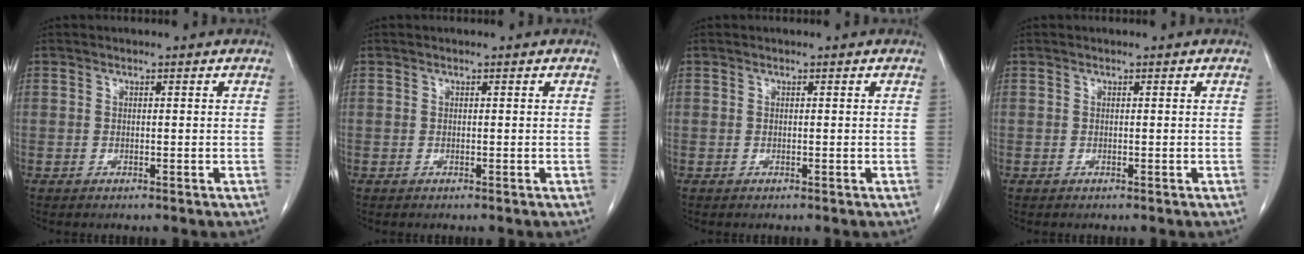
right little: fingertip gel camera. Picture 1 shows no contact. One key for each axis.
{"total": 0.0}
{"total": 0.0}
{"total": 0.0}